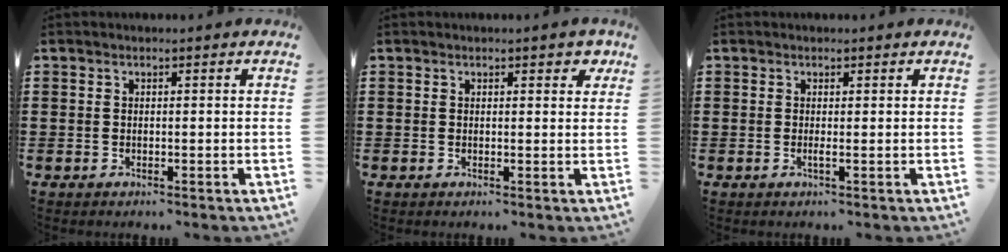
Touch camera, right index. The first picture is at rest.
{"total": 1.6, "force": [0.8, 0.8, 1.0], "torque": [-0.006, 0.002, 0.011]}
{"total": 0.9, "force": [-0.2, 0.0, 0.9], "torque": [-0.018, -0.004, -0.003]}